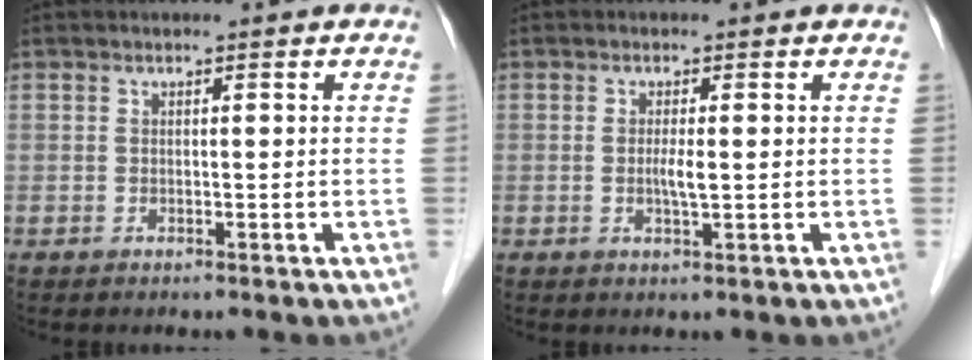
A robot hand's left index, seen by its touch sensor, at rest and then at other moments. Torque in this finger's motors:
{"motor_torque": [0.41, 0.26, 0.08, 0.05]}